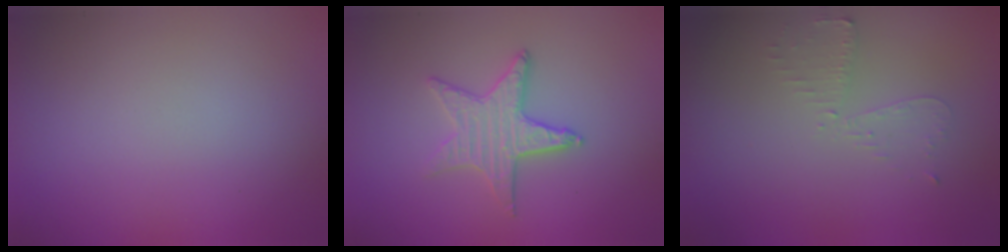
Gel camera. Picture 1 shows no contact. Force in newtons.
{"total": 3.1, "press": 2.9, "slide": 1.2}
{"total": 1.9, "press": 1.9, "slide": 0.4}